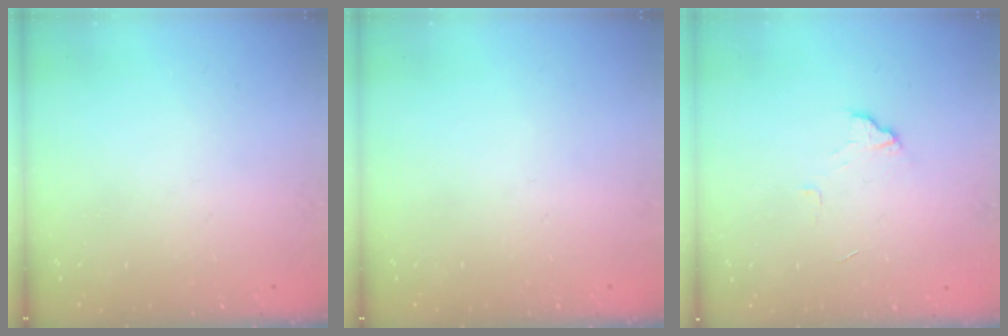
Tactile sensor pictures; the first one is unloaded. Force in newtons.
{"total": 0.0}
{"total": 4.4, "press": 4.4, "slide": 0.3}